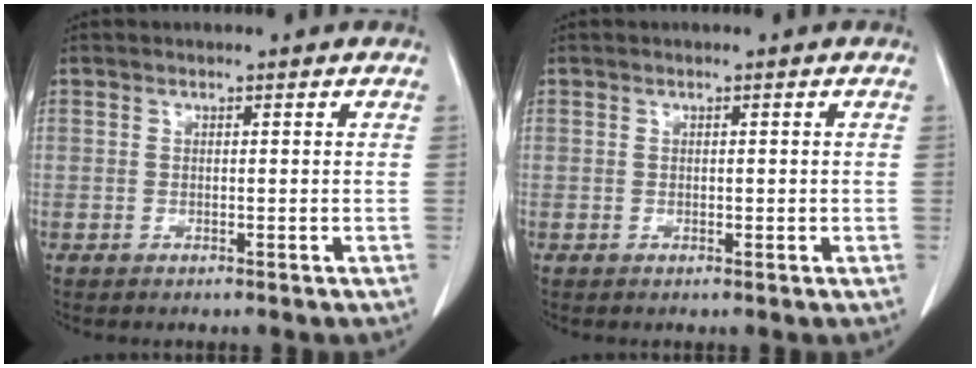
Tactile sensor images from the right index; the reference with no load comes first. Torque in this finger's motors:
{"motor_torque": [-0.34, 0.51, -0.07, 0.02]}